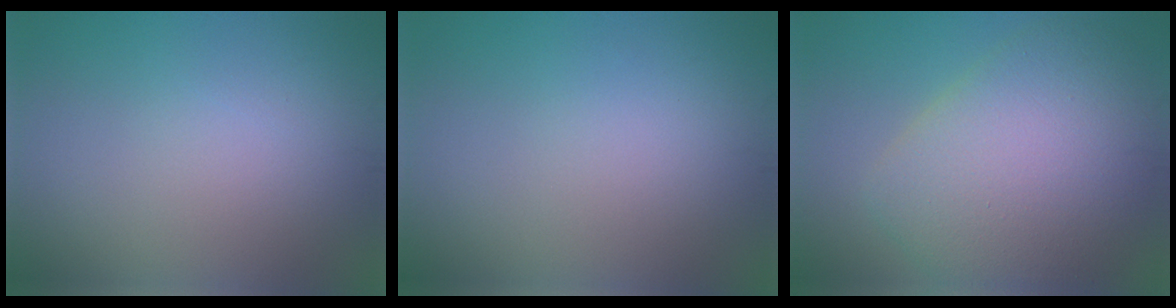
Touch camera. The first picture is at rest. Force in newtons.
{"total": 0.0}
{"total": 8.7, "press": 8.7, "slide": 0.3}